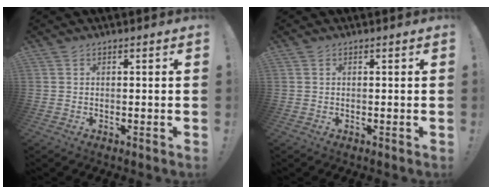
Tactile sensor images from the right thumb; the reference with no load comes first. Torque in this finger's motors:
{"motor_torque": [0.11, 0.02, 0.09, -0.09, 0.05]}